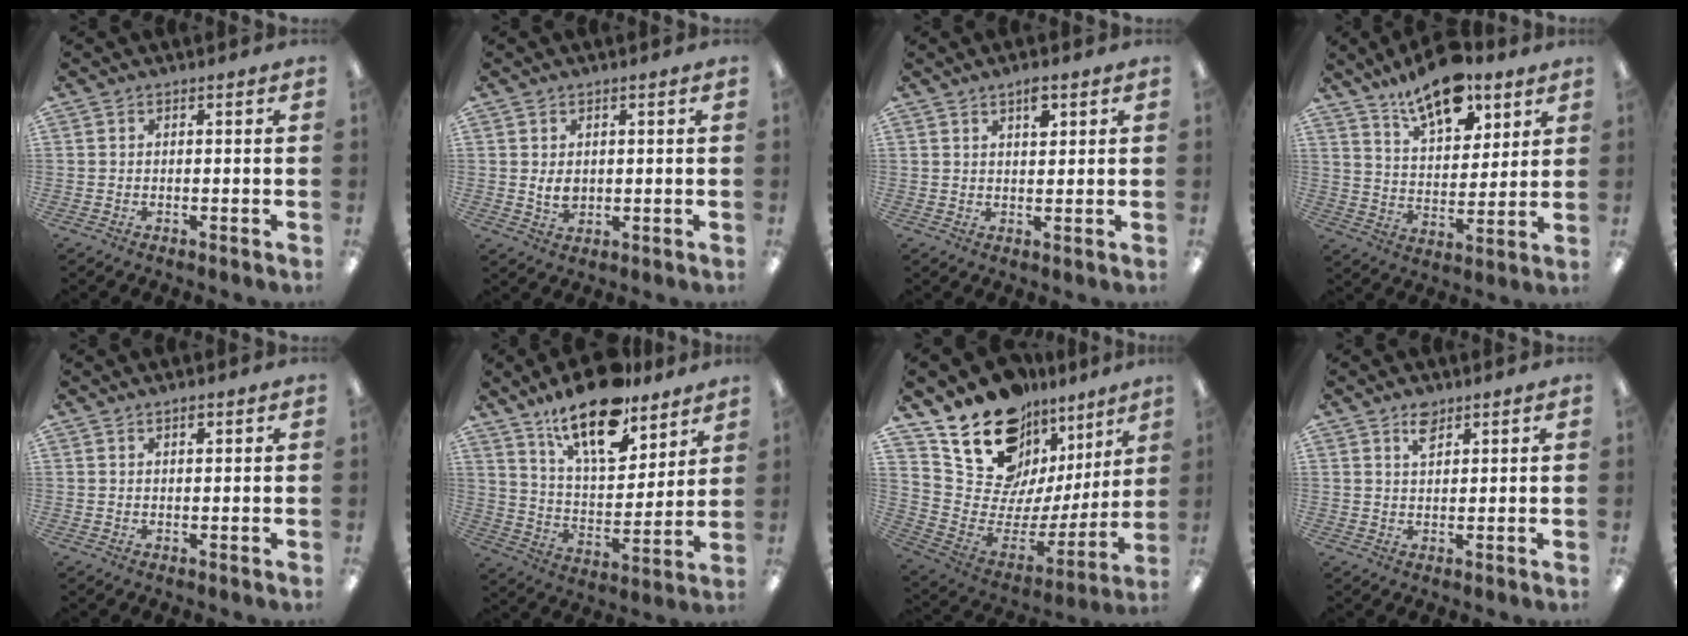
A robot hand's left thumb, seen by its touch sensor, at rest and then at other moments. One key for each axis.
{"total": 3.4, "fx": 0.6, "fy": 2.4, "fz": 2.3, "tx": -0.045, "ty": -0.002, "tz": 0.008}
{"total": 4.1, "fx": 2.5, "fy": 1.8, "fz": 2.6, "tx": -0.025, "ty": -0.008, "tz": 0.037}
{"total": 14.9, "fx": 10.8, "fy": 6.6, "fz": 7.8, "tx": -0.124, "ty": -0.056, "tz": 0.190}
{"total": 1.7, "fx": 1.3, "fy": 0.6, "fz": 0.9, "tx": -0.012, "ty": -0.002, "tz": 0.021}
{"total": 18.8, "fx": 13.8, "fy": 7.4, "fz": 10.4, "tx": -0.172, "ty": -0.078, "tz": 0.236}
{"total": 18.3, "fx": 13.7, "fy": 10.3, "fz": 6.4, "tx": -0.109, "ty": -0.117, "tz": 0.260}
{"total": 4.0, "fx": 2.7, "fy": 2.1, "fz": 2.2, "tx": -0.033, "ty": -0.005, "tz": 0.047}